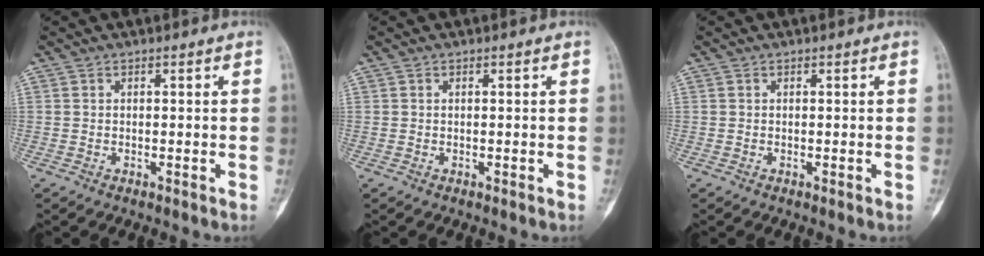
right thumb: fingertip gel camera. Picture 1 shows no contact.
{"total": 0.0}
{"total": 0.0}